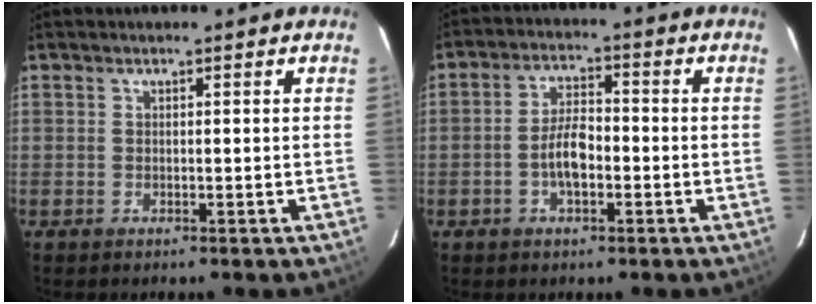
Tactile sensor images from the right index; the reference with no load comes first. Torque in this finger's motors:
{"motor_torque": [1.47, -0.10, 0.76, 0.11]}